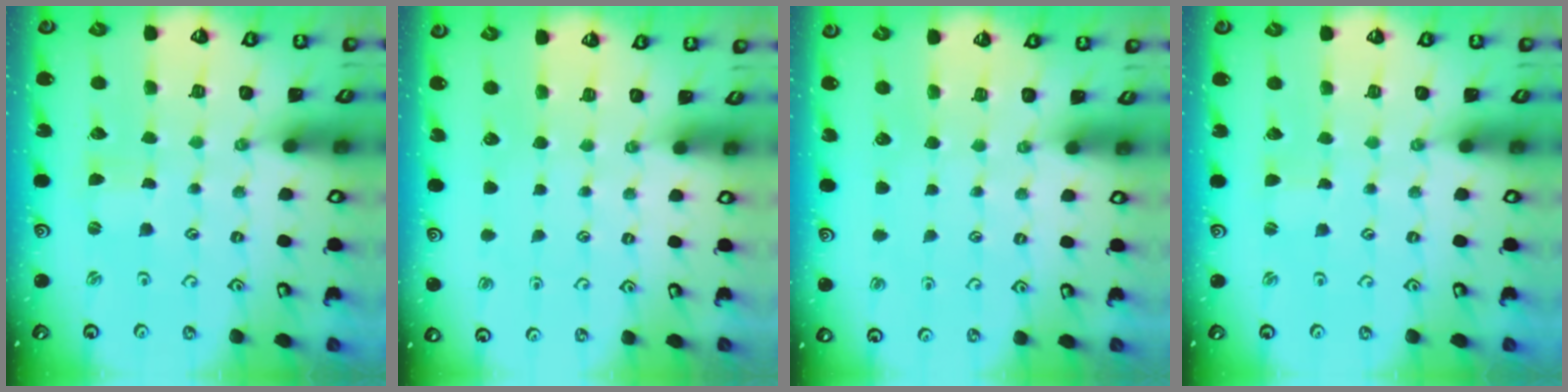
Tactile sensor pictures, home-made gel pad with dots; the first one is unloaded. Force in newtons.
{"total": 0.0}
{"total": 0.0}
{"total": 0.0}